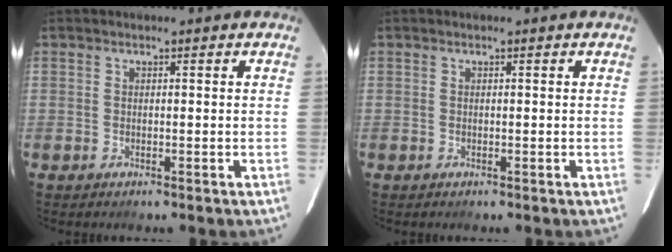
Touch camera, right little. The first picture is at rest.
{"total": 0.0}